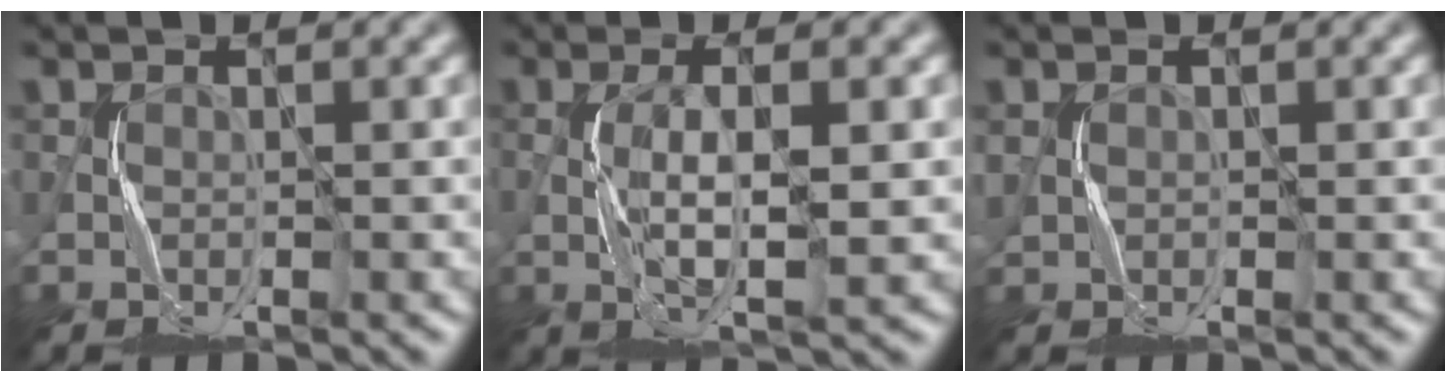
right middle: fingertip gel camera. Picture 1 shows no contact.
{"total": 4.6, "force": [-0.5, 0.9, 4.5], "torque": [-0.095, 0.000, -0.009]}
{"total": 0.6, "force": [0.2, 0.5, 0.3], "torque": [-0.013, -0.001, 0.007]}